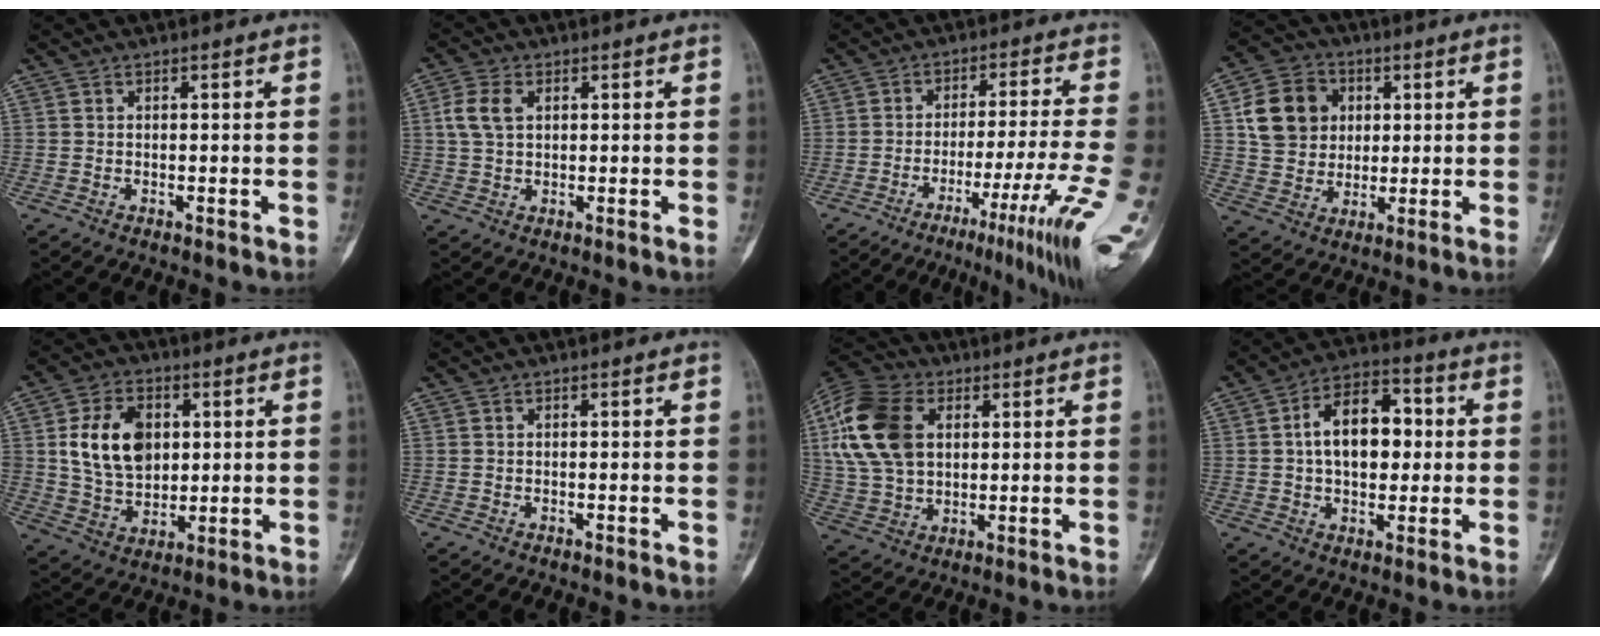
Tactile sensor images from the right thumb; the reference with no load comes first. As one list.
[{"total": 5.0, "force": [1.4, 3.1, 3.7], "torque": [-0.084, 0.009, 0.025]}, {"total": 15.1, "force": [-7.0, 0.1, 13.4], "torque": [-0.183, 0.023, -0.102]}, {"total": 12.1, "force": [2.9, 10.4, 5.5], "torque": [-0.074, 0.004, 0.050]}, {"total": 13.8, "force": [2.7, 9.9, 9.3], "torque": [-0.131, -0.007, 0.055]}, {"total": 0.0}, {"total": 17.8, "force": [4.4, 12.1, 12.3], "torque": [-0.248, 0.005, 0.082]}, {"total": 13.2, "force": [1.3, 8.2, 10.2], "torque": [-0.131, 0.022, 0.013]}]